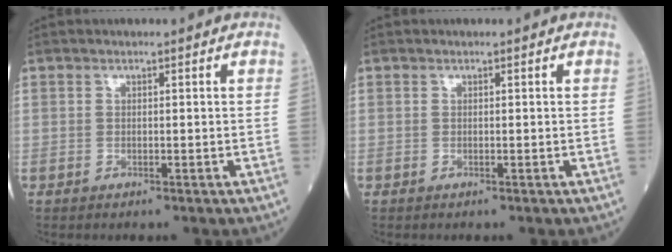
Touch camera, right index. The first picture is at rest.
{"total": 0.0}